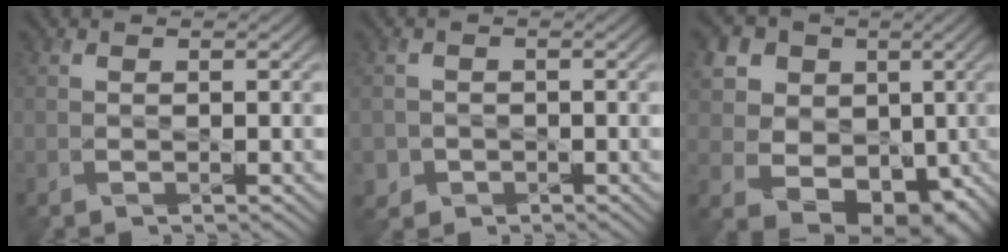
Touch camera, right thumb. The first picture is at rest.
{"total": 2.1, "force": [-0.9, 1.8, 0.2], "torque": [-0.001, -0.006, -0.018]}
{"total": 14.0, "force": [2.5, 11.9, 6.9], "torque": [-0.173, 0.000, 0.045]}